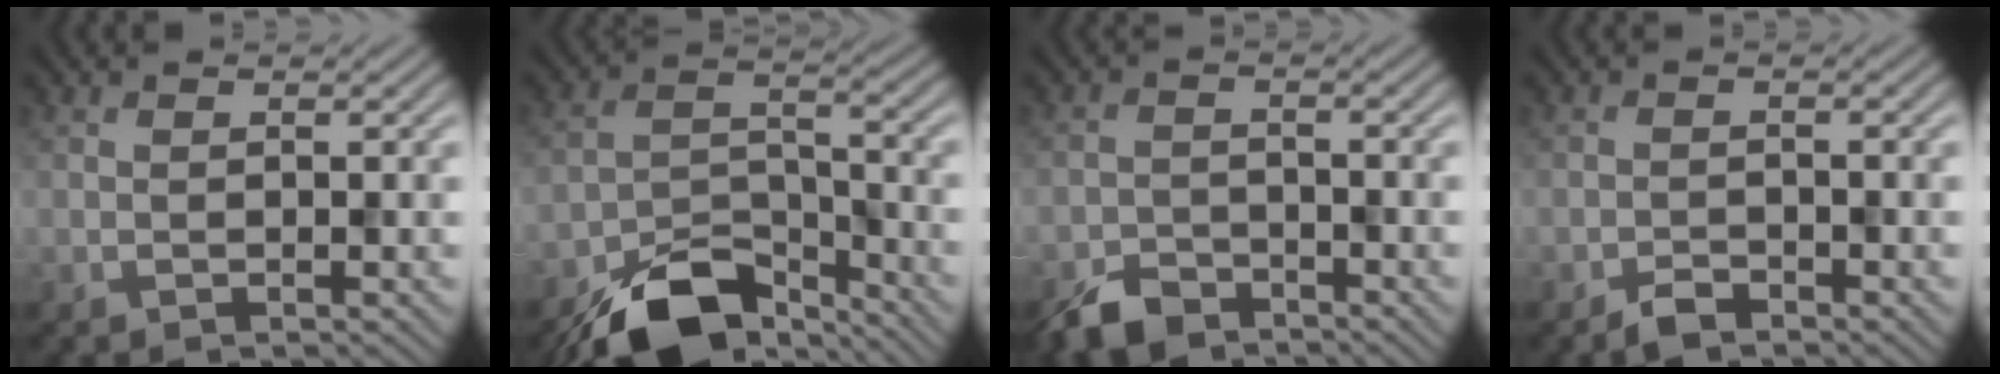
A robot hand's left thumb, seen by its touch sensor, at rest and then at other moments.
{"total": 11.3, "force": [-8.7, 4.5, 5.5], "torque": [-0.097, -0.007, -0.161]}
{"total": 4.5, "force": [-3.8, 1.9, 1.6], "torque": [-0.028, -0.005, -0.078]}
{"total": 1.8, "force": [-1.6, 0.6, 0.8], "torque": [-0.013, 0.001, -0.032]}